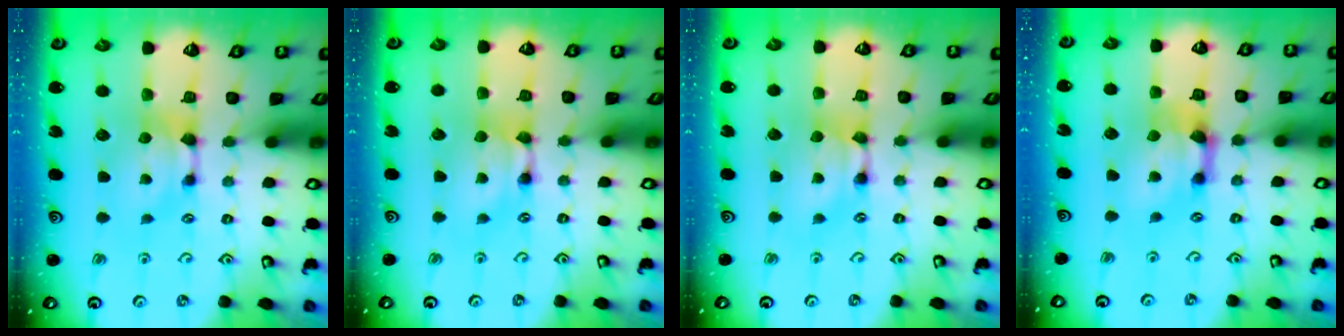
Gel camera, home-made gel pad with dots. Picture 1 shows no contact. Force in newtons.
{"total": 1.8, "press": 1.8, "slide": 0.1}
{"total": 1.7, "press": 1.7, "slide": 0.1}
{"total": 2.4, "press": 1.6, "slide": 1.8}